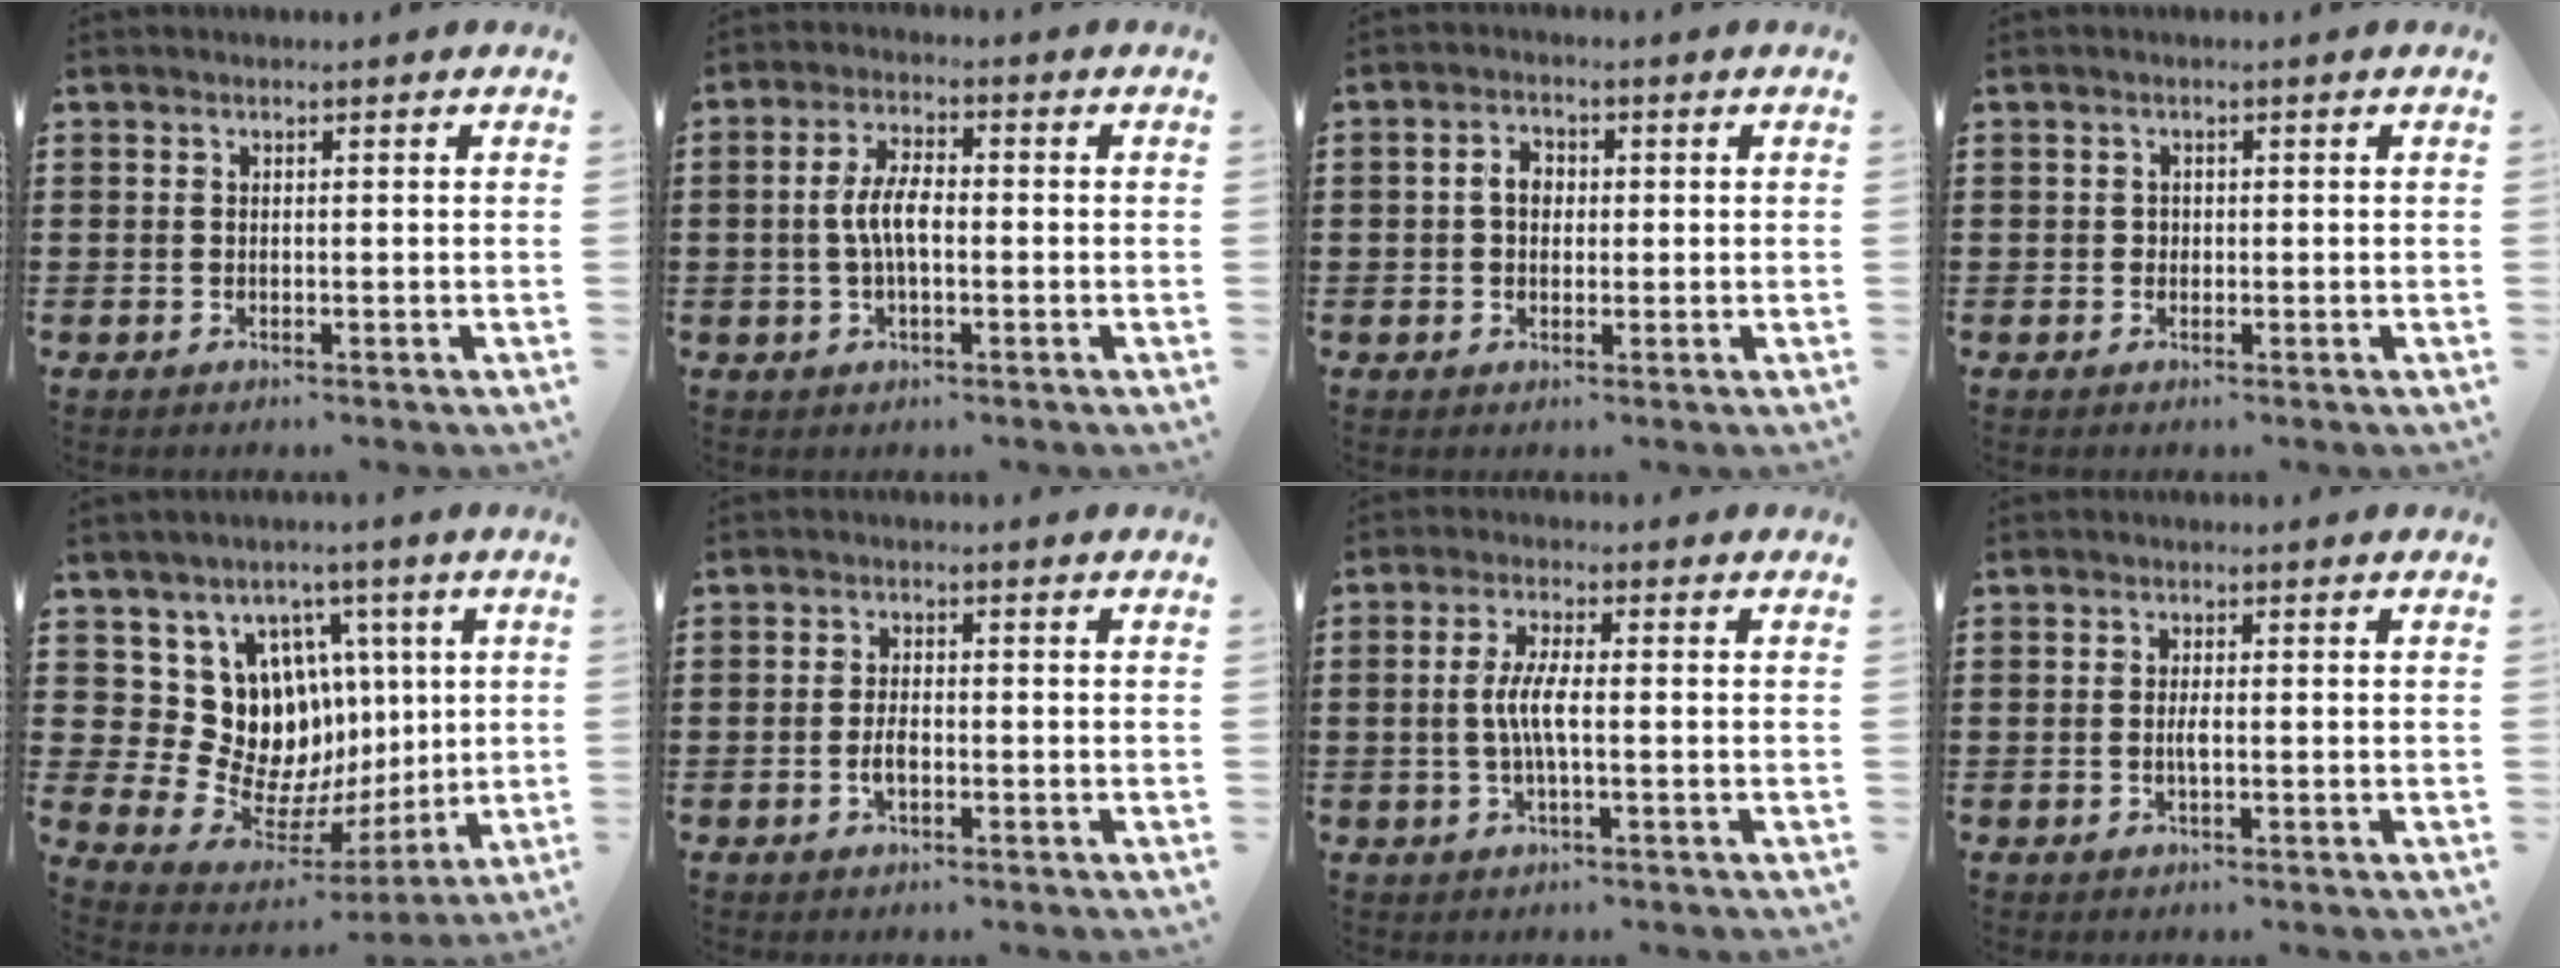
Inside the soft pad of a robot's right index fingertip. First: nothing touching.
{"total": 5.6, "force": [-0.5, 2.3, 5.0], "torque": [-0.113, -0.001, -0.015]}
{"total": 3.1, "force": [0.1, 2.2, 2.2], "torque": [-0.049, 0.010, 0.000]}
{"total": 0.7, "force": [0.0, 0.6, 0.2], "torque": [-0.006, 0.003, 0.000]}
{"total": 12.5, "force": [3.2, 11.2, 4.3], "torque": [-0.091, -0.048, 0.074]}
{"total": 2.4, "force": [-0.8, 1.0, 2.1], "torque": [-0.039, 0.001, -0.013]}
{"total": 4.6, "force": [-0.6, 0.9, 4.5], "torque": [-0.096, -0.004, -0.017]}
{"total": 1.8, "force": [-0.3, 0.4, 1.7], "torque": [-0.040, -0.002, -0.009]}